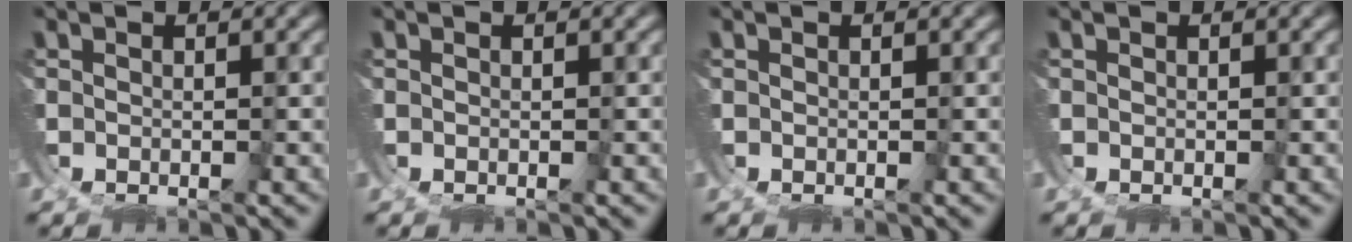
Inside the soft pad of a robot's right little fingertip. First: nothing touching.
{"total": 0.0}
{"total": 0.0}
{"total": 0.0}